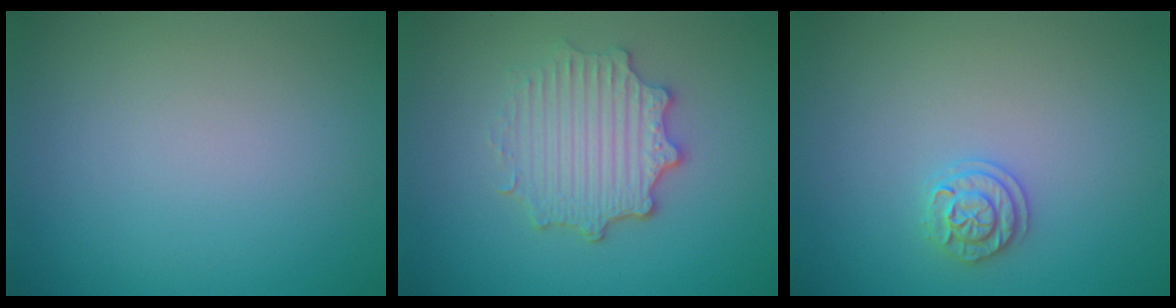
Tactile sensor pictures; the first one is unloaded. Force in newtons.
{"total": 4.4, "press": 3.7, "slide": 2.5}
{"total": 1.8, "press": 1.8, "slide": 0.5}